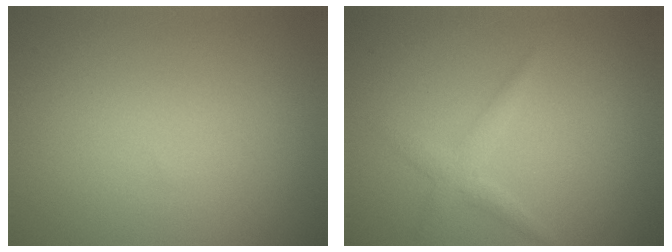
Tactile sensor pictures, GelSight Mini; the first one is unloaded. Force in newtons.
{"total": 1.6, "press": 1.6, "slide": 0.0}